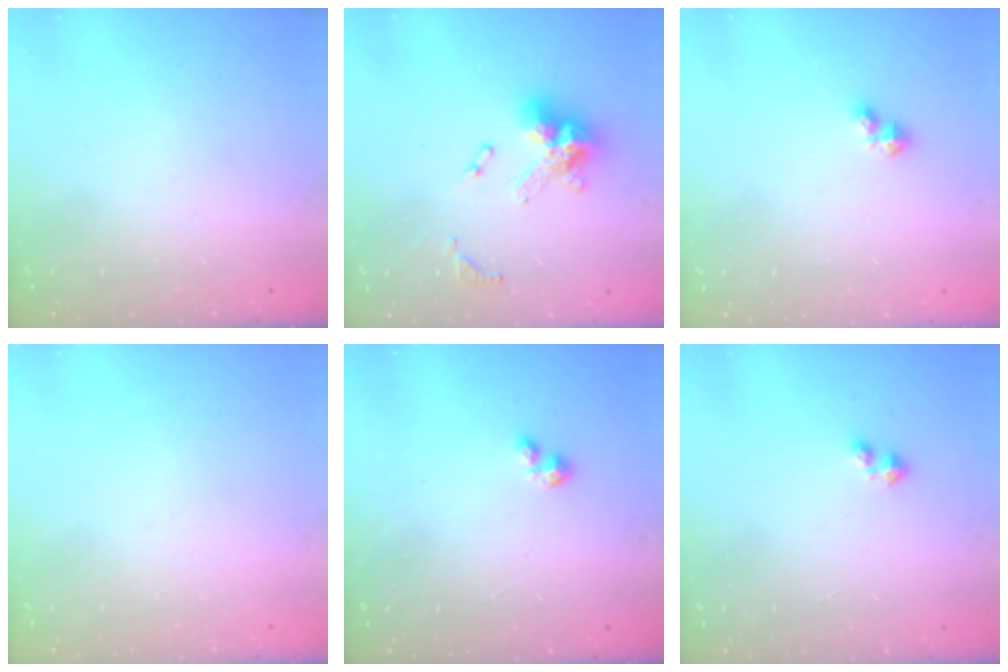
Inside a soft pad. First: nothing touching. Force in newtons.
{"total": 12.8, "press": 12.7, "slide": 1.4}
{"total": 4.2, "press": 4.2, "slide": 0.6}
{"total": 0.0}
{"total": 0.7, "press": 0.6, "slide": 0.2}
{"total": 1.8, "press": 1.8, "slide": 0.4}